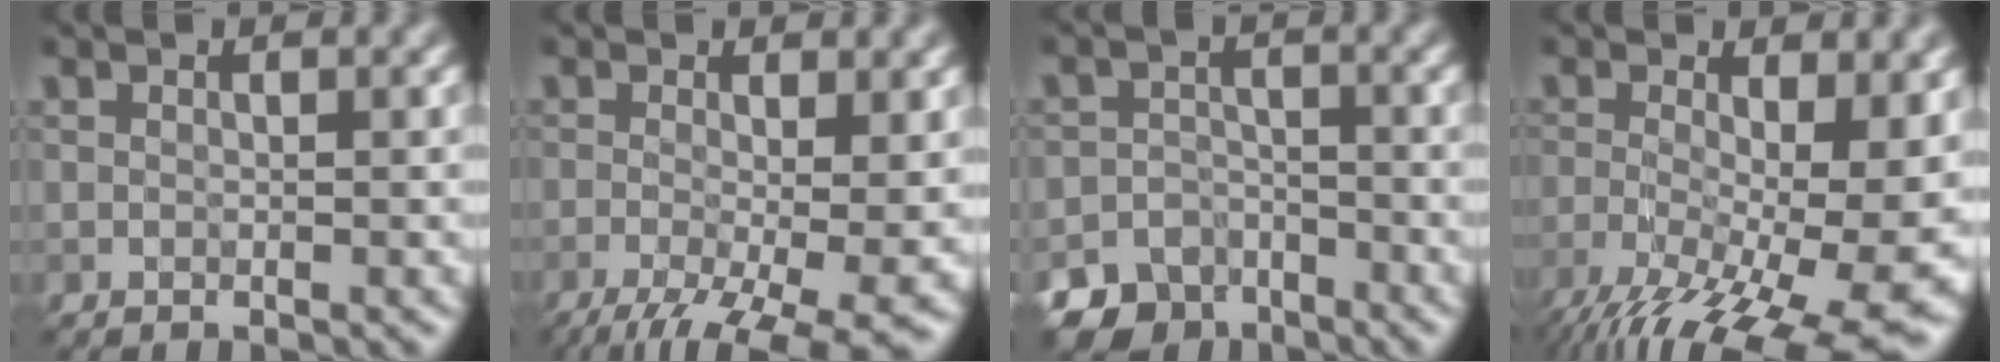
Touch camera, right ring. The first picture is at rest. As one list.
[{"total": 9.8, "force": [-3.5, 3.6, 8.4], "torque": [-0.134, -0.028, -0.046]}, {"total": 7.0, "force": [-5.4, 4.4, 0.6], "torque": [0.010, -0.016, -0.080]}, {"total": 15.0, "force": [-4.3, 6.0, 13.1], "torque": [-0.216, -0.035, -0.050]}]